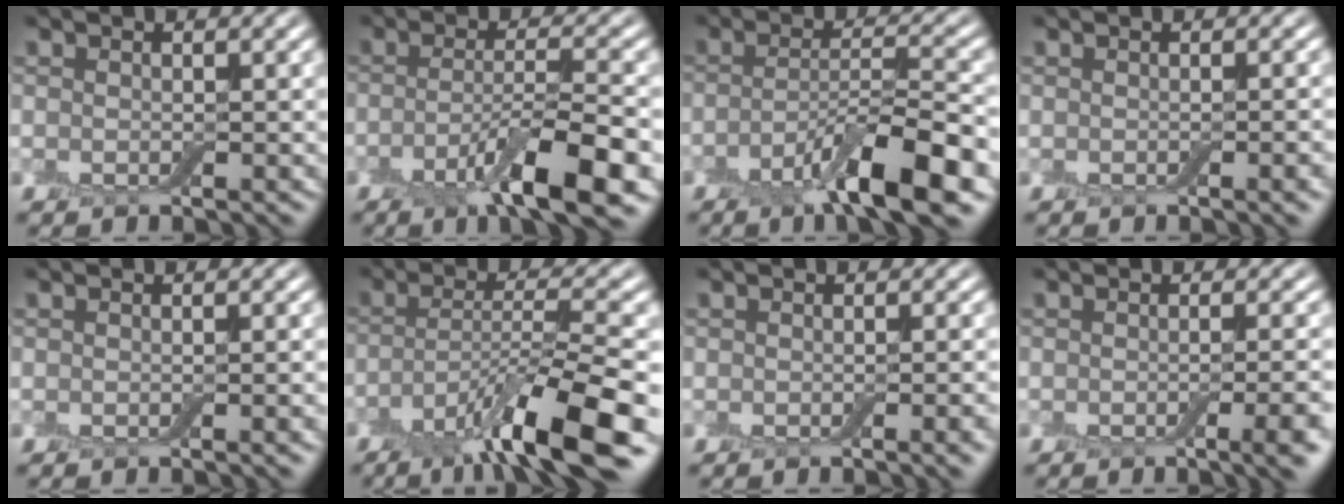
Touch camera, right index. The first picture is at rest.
{"total": 7.5, "force": [-3.5, 1.5, 6.5], "torque": [-0.104, 0.003, -0.064]}
{"total": 7.8, "force": [-4.0, 1.6, 6.5], "torque": [-0.106, 0.007, -0.072]}
{"total": 2.2, "force": [-0.4, 0.6, 2.0], "torque": [-0.017, 0.003, -0.006]}
{"total": 1.5, "force": [-0.2, 0.4, 1.4], "torque": [-0.012, 0.001, -0.003]}
{"total": 9.8, "force": [-5.3, 1.9, 8.0], "torque": [-0.120, 0.005, -0.098]}
{"total": 2.5, "force": [-0.6, 0.8, 2.3], "torque": [-0.019, 0.003, -0.008]}
{"total": 4.3, "force": [-1.4, 1.3, 3.9], "torque": [-0.041, -0.001, -0.018]}